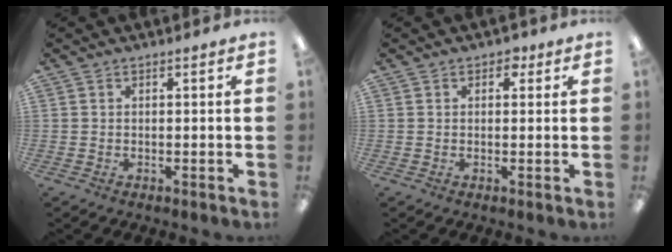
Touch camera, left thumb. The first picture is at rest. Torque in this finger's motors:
{"motor_torque": [-0.19, -0.03, -0.34, 0.22, -0.02]}